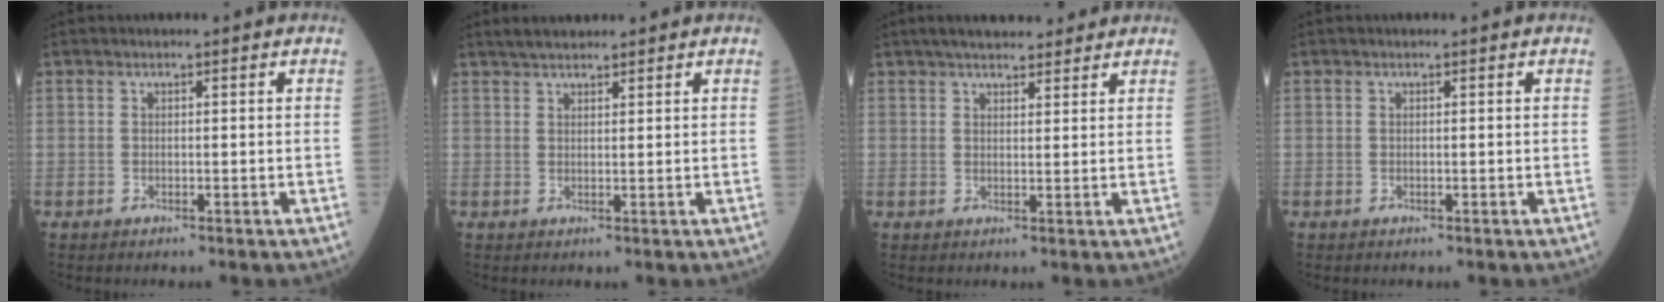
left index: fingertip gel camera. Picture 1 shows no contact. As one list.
[{"total": 3.1, "force": [2.8, 0.8, 1.0], "torque": [-0.019, 0.016, 0.049]}, {"total": 8.3, "force": [7.1, 2.3, 3.8], "torque": [-0.051, 0.026, 0.104]}, {"total": 0.0}]